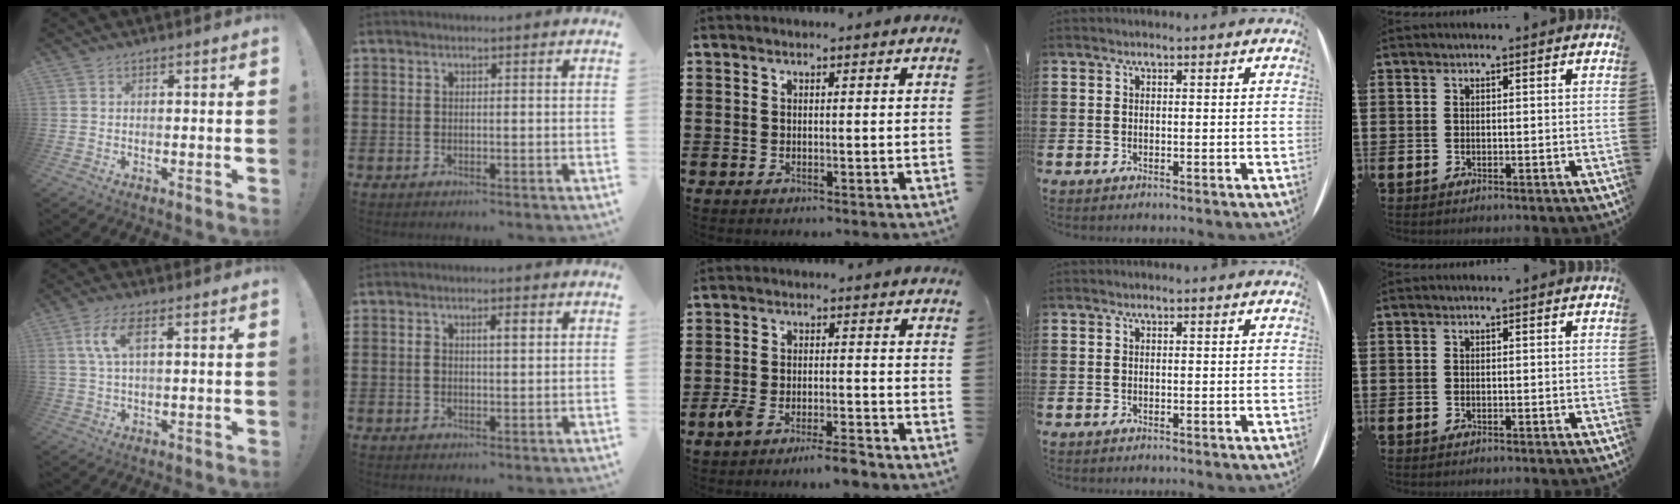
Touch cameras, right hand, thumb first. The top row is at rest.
{"thumb": {"total": 7.5, "force": [2.5, 2.8, 6.5], "torque": [-0.123, -0.001, 0.044]}, "index": {"total": 2.7, "force": [0.5, 0.9, 2.5], "torque": [-0.041, 0.002, 0.003]}, "middle": {"total": 4.9, "force": [-4.0, 0.6, 2.7], "torque": [-0.063, -0.004, -0.080]}}